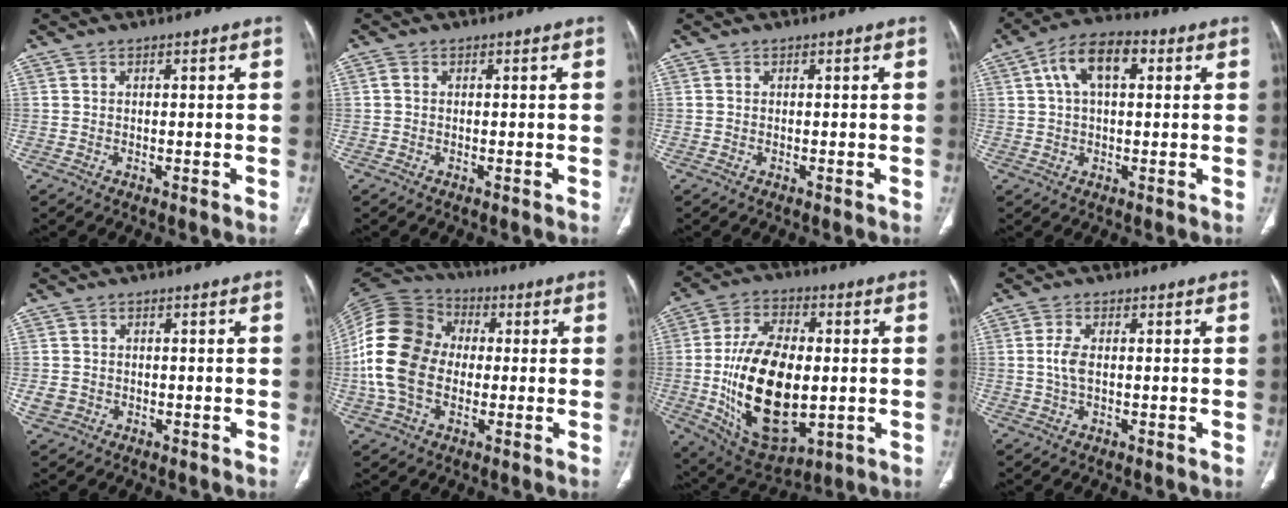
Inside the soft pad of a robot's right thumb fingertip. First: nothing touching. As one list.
[{"total": 0.7, "force": [0.0, 0.5, 0.5], "torque": [-0.008, 0.000, -0.002]}, {"total": 0.0}, {"total": 9.6, "force": [2.8, 5.0, 7.6], "torque": [-0.134, 0.025, 0.042]}, {"total": 2.6, "force": [-0.7, 2.4, 0.9], "torque": [-0.015, 0.006, -0.010]}, {"total": 18.3, "force": [-0.6, 13.4, 12.4], "torque": [-0.245, 0.027, -0.018]}, {"total": 22.1, "force": [-1.9, 12.2, 18.4], "torque": [-0.319, -0.003, -0.013]}, {"total": 3.1, "force": [0.0, 1.4, 2.8], "torque": [-0.069, 0.003, -0.001]}]